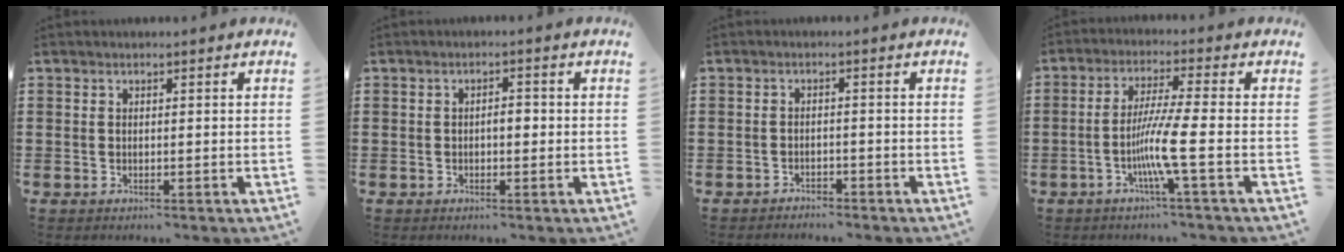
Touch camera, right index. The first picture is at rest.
{"total": 2.0, "force": [-0.4, 0.8, 1.8], "torque": [-0.034, 0.003, -0.008]}
{"total": 1.8, "force": [-1.8, 0.2, -0.1], "torque": [-0.006, 0.000, -0.039]}
{"total": 7.2, "force": [-2.3, -0.6, 6.8], "torque": [-0.136, -0.016, -0.048]}